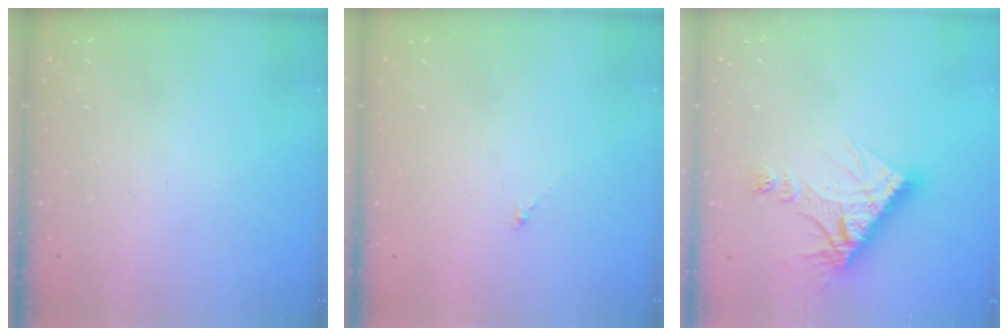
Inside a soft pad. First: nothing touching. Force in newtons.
{"total": 0.0}
{"total": 13.5, "press": 13.5, "slide": 1.1}